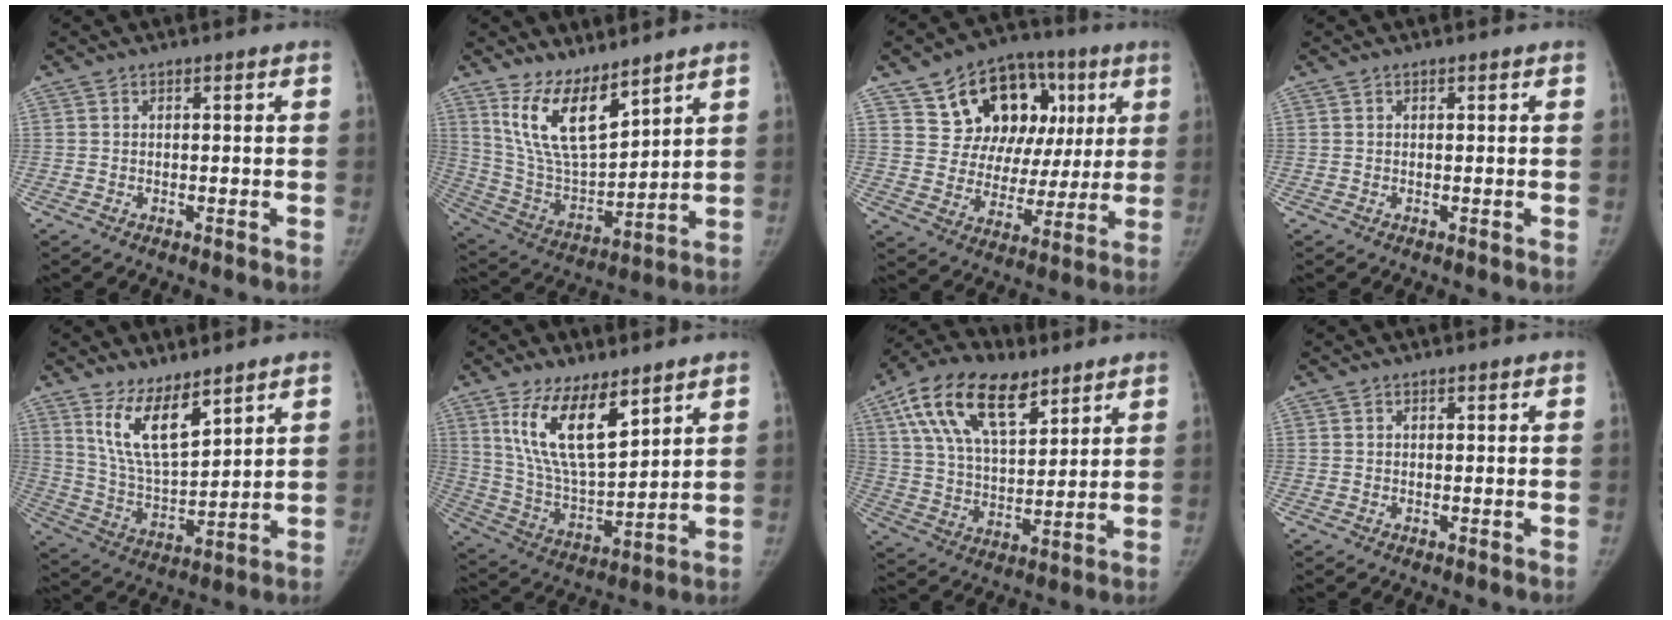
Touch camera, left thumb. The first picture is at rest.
{"total": 14.0, "force": [9.3, 5.2, 9.0], "torque": [-0.143, -0.066, 0.200]}
{"total": 17.6, "force": [6.2, 13.0, 10.1], "torque": [-0.074, 0.017, 0.098]}
{"total": 0.0}
{"total": 11.1, "force": [7.3, 3.9, 7.3], "torque": [-0.119, -0.057, 0.156]}
{"total": 15.3, "force": [8.5, 6.0, 11.2], "torque": [-0.184, -0.047, 0.174]}
{"total": 18.4, "force": [9.9, 9.4, 12.4], "torque": [-0.200, -0.021, 0.180]}
{"total": 0.0}